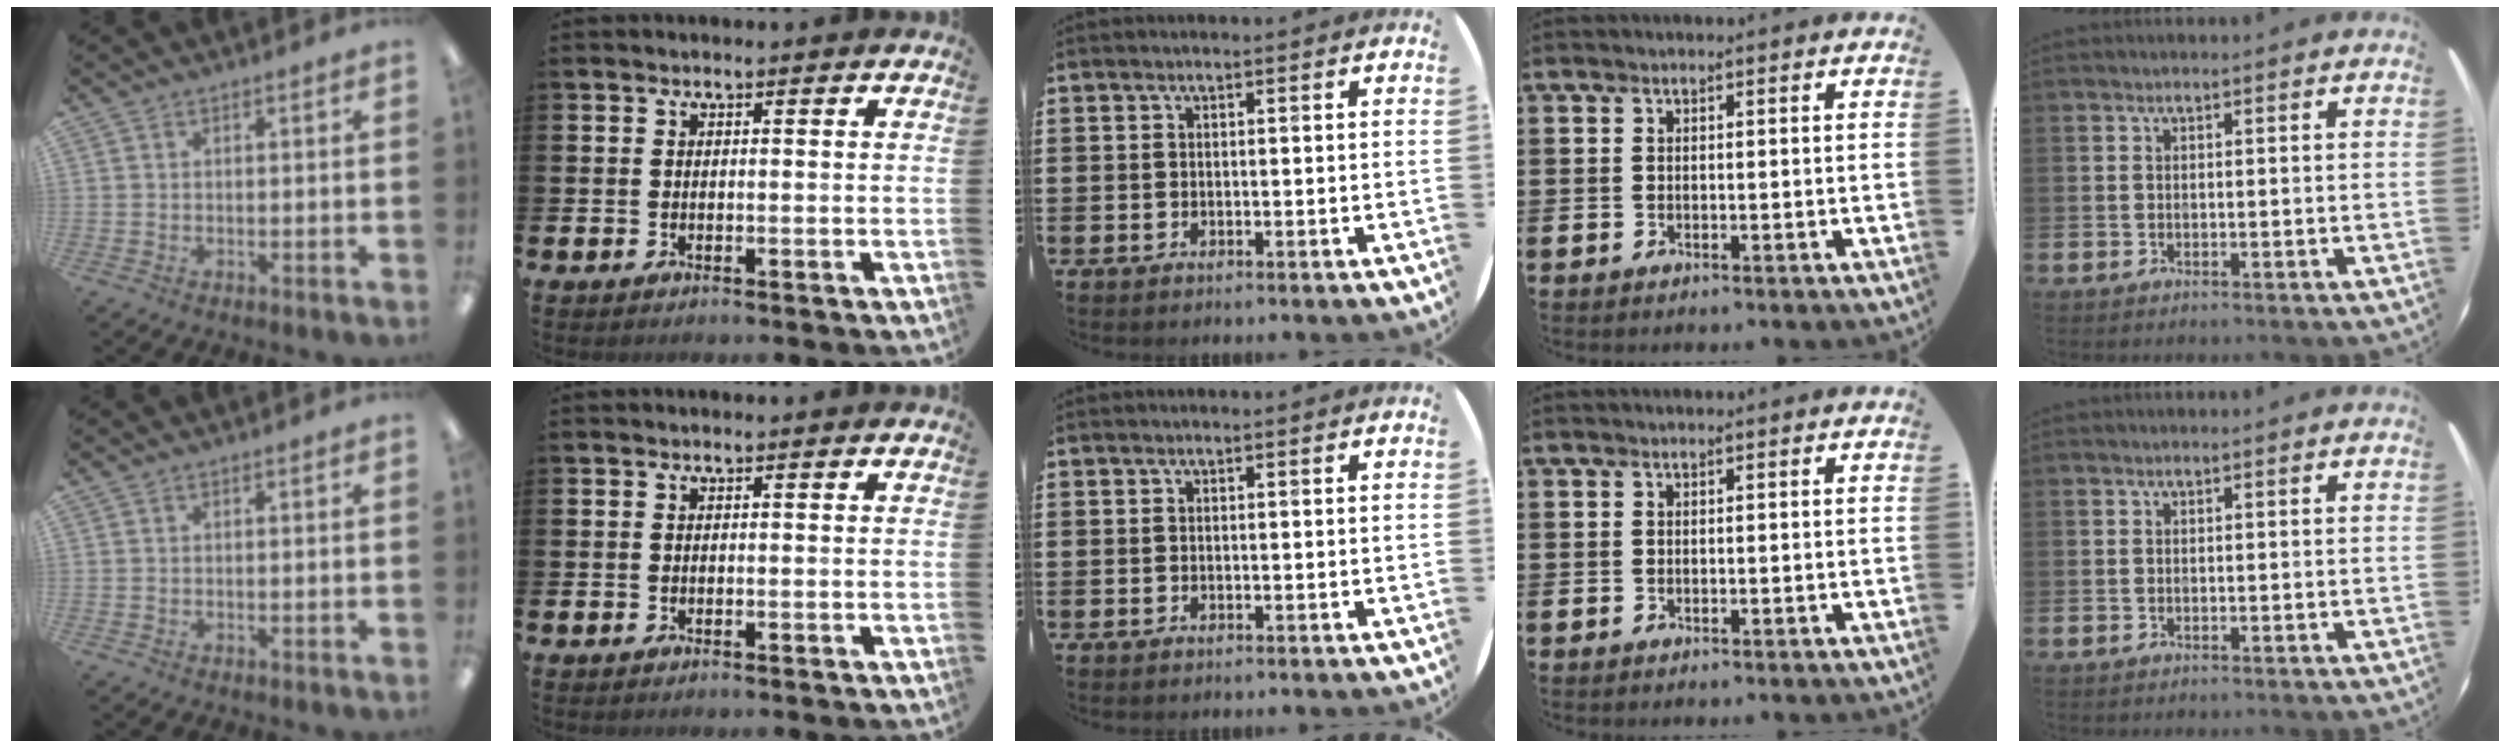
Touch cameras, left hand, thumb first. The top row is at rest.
{}